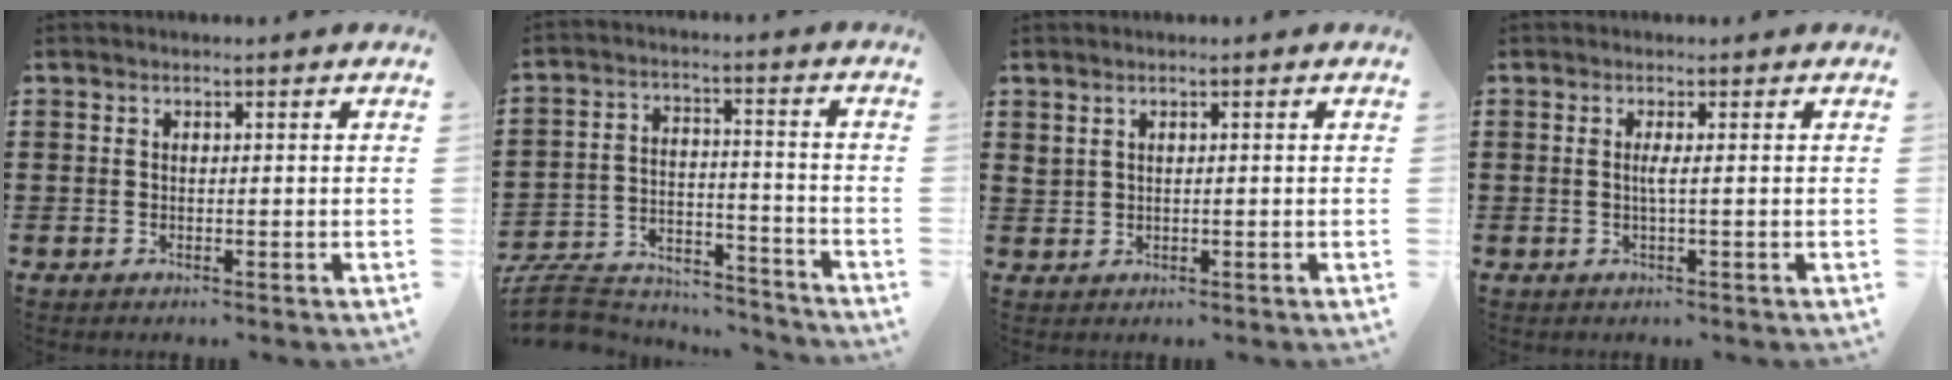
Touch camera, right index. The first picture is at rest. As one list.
[{"total": 8.3, "force": [-7.9, 2.1, 1.6], "torque": [-0.040, 0.015, -0.157]}, {"total": 0.8, "force": [0.5, 0.3, 0.5], "torque": [-0.011, 0.003, 0.009]}, {"total": 1.5, "force": [-0.1, -0.3, 1.5], "torque": [-0.029, -0.004, -0.005]}]